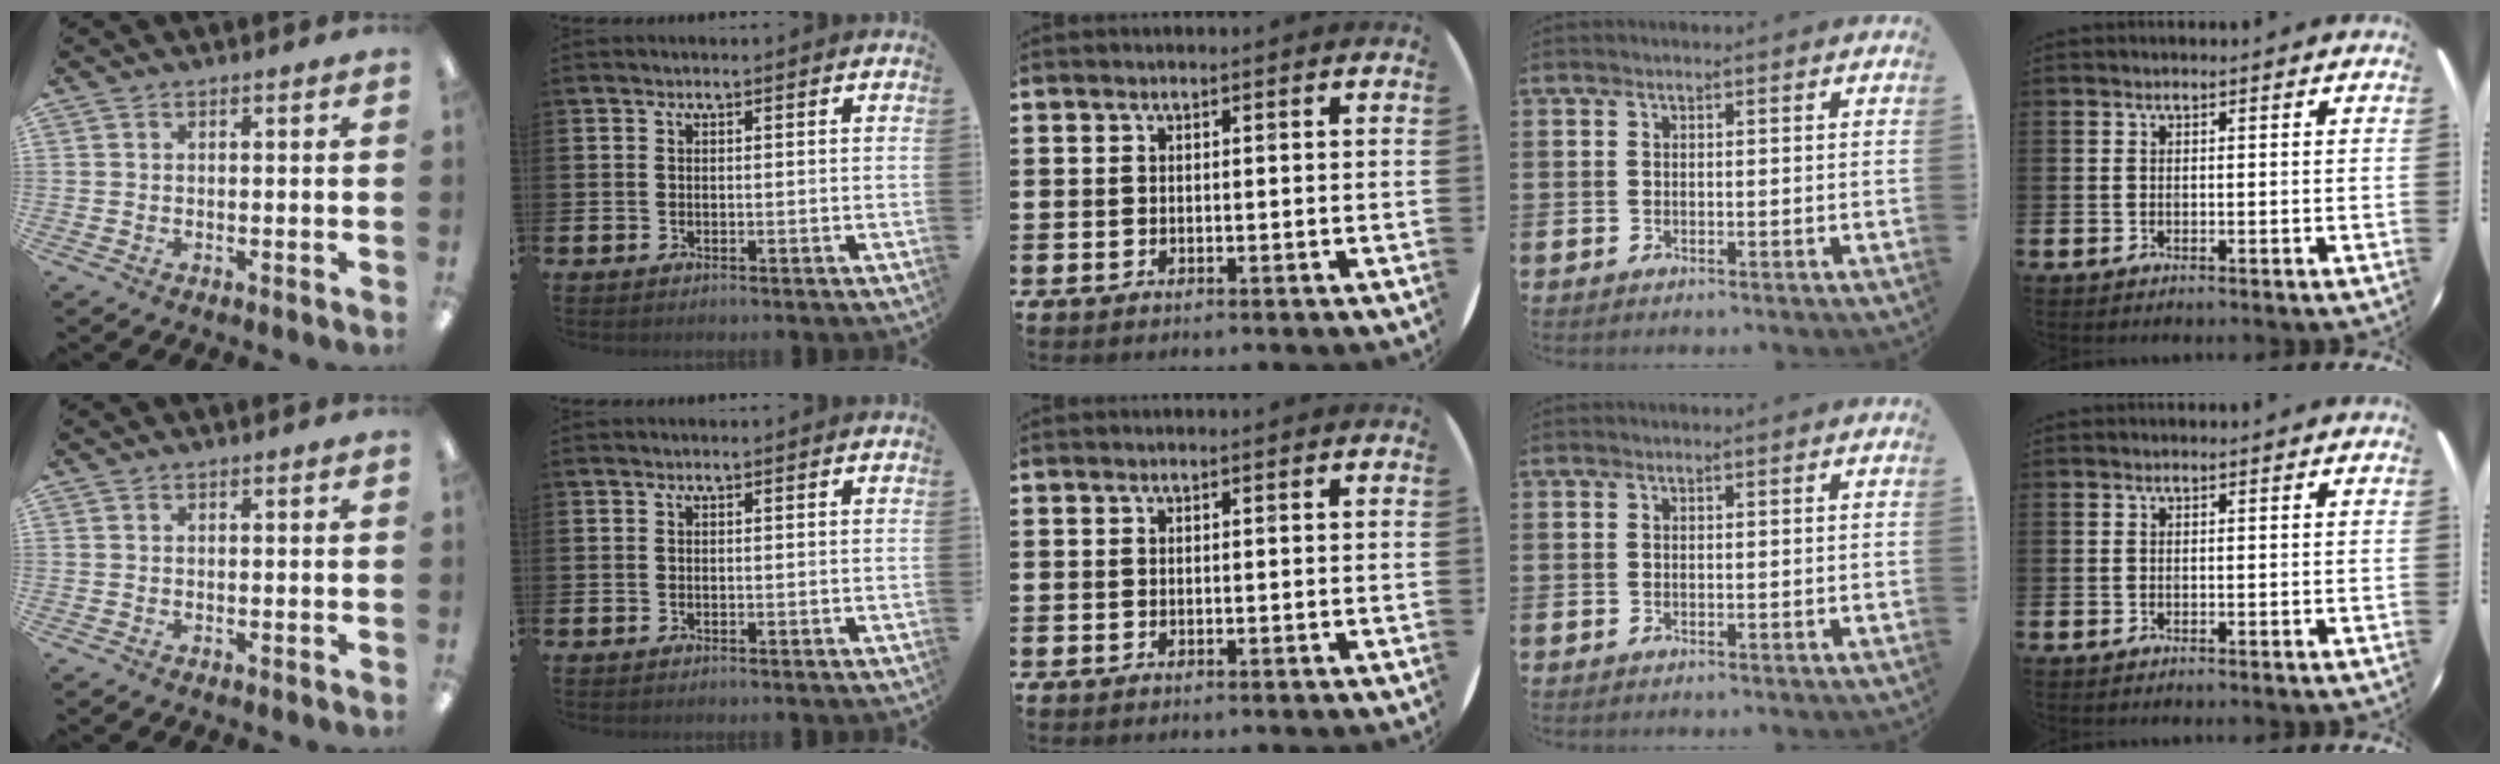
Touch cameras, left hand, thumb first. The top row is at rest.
{}